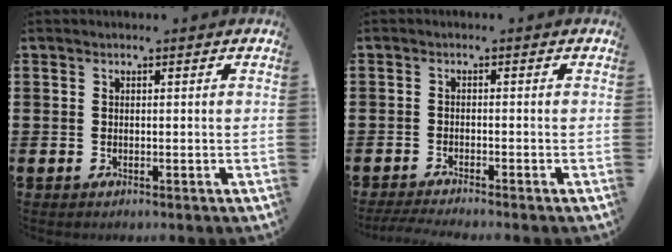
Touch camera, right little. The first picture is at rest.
{"total": 1.2, "force": [-0.9, -0.2, 0.6], "torque": [-0.007, 0.004, -0.018]}